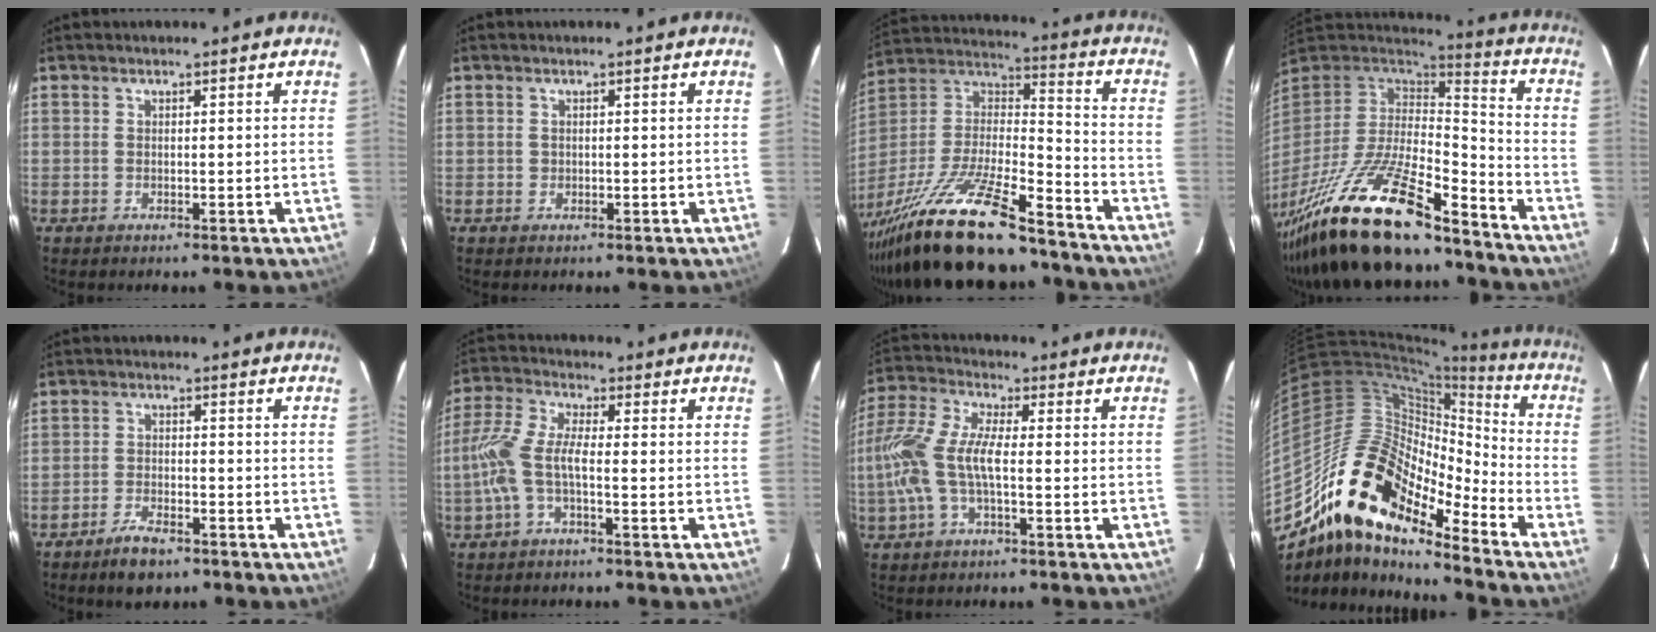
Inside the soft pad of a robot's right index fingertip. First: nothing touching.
{"total": 0.6, "force": [-0.1, 0.6, -0.1], "torque": [0.004, -0.001, 0.000]}
{"total": 27.4, "force": [-21.1, 6.0, 16.5], "torque": [-0.322, -0.035, -0.350]}
{"total": 28.7, "force": [-20.9, 7.6, 18.2], "torque": [-0.351, -0.056, -0.350]}
{"total": 5.6, "force": [-4.2, 2.2, 2.9], "torque": [-0.073, 0.001, -0.072]}
{"total": 7.4, "force": [-2.2, 1.9, 6.8], "torque": [-0.165, 0.009, -0.045]}
{"total": 10.3, "force": [-2.2, 3.0, 9.6], "torque": [-0.217, 0.005, -0.046]}
{"total": 19.5, "force": [-14.7, 6.6, 10.9], "torque": [-0.179, -0.013, -0.287]}